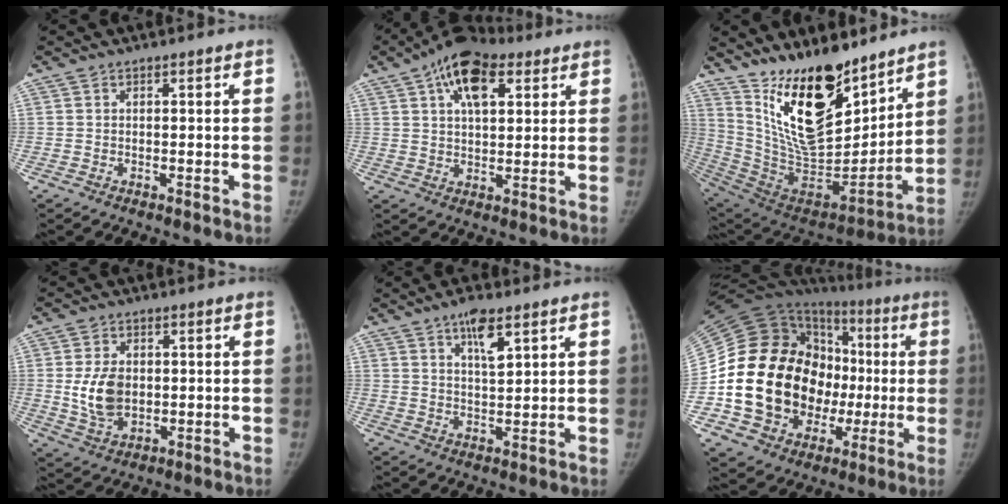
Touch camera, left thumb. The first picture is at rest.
{"total": 13.0, "force": [6.1, 6.7, 9.3], "torque": [-0.126, 0.003, 0.095]}
{"total": 23.5, "force": [15.3, 9.7, 15.0], "torque": [-0.205, -0.108, 0.281]}
{"total": 8.4, "force": [0.2, 5.8, 6.0], "torque": [-0.098, -0.006, 0.012]}
{"total": 6.2, "force": [3.5, 2.1, 4.7], "torque": [-0.069, -0.018, 0.058]}
{"total": 30.1, "force": [-1.8, 21.8, 20.6], "torque": [-0.318, 0.058, -0.020]}